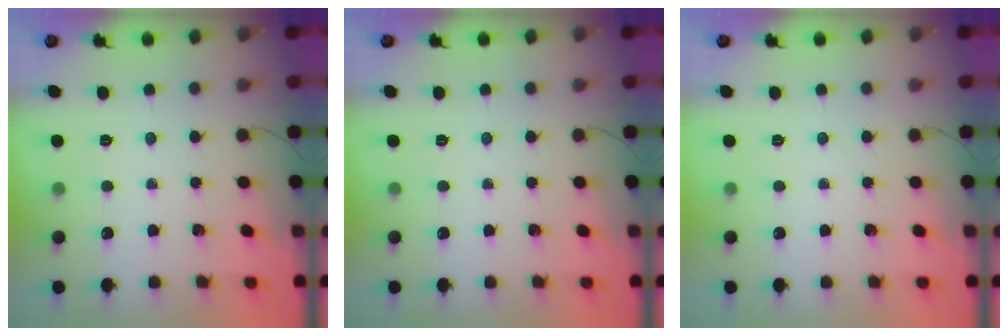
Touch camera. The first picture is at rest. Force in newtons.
{"total": 0.0}
{"total": 0.0}